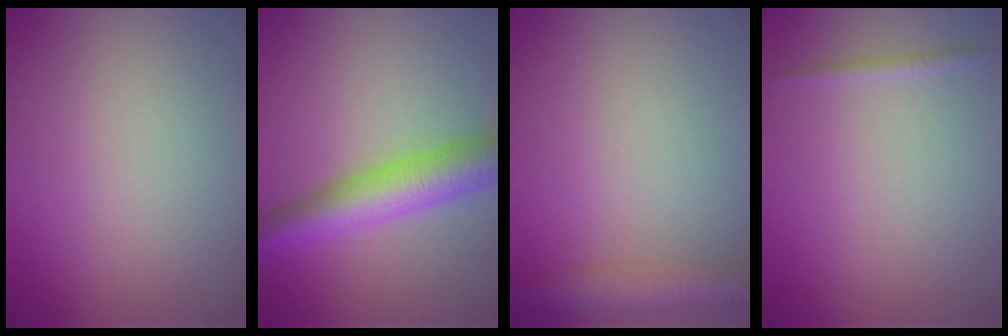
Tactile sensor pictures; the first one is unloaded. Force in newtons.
{"total": 6.5, "press": 6.5, "slide": 0.2}
{"total": 4.6, "press": 4.6, "slide": 0.1}
{"total": 0.8, "press": 0.8, "slide": 0.0}